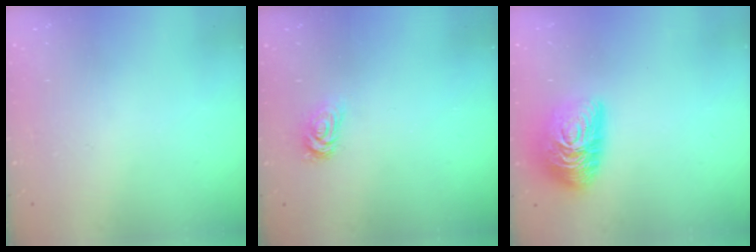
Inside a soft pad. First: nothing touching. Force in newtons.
{"total": 2.7, "press": 2.7, "slide": 0.4}
{"total": 16.0, "press": 16.0, "slide": 0.9}